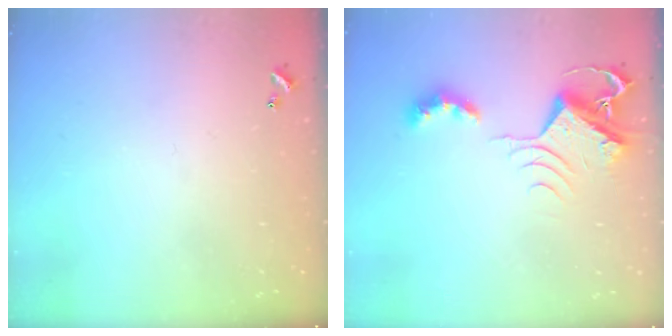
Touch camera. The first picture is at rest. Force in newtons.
{"total": 7.2, "press": 7.2, "slide": 0.4}